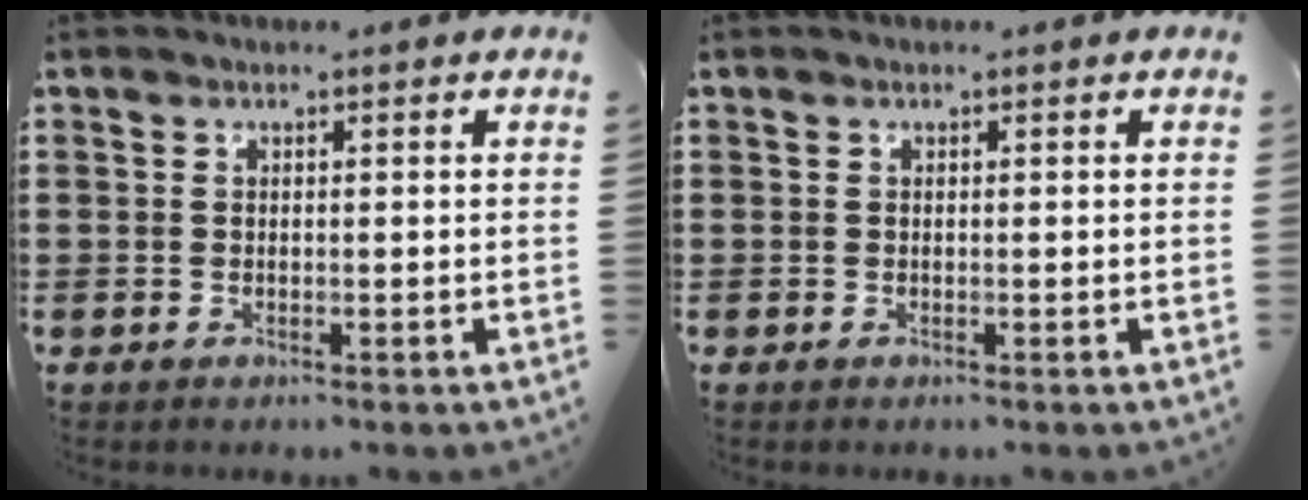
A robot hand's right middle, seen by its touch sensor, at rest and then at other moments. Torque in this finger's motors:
{"motor_torque": [-0.15, 0.04, -0.02, 0.00]}